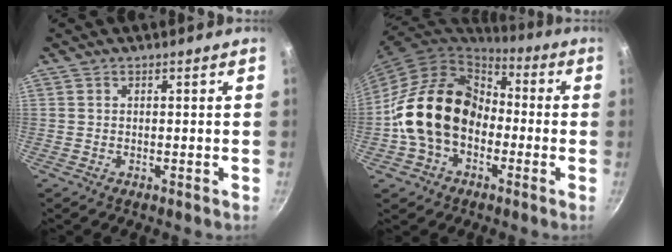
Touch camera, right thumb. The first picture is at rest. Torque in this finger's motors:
{"motor_torque": [1.60, 3.41, 1.39, -1.39, 0.42]}